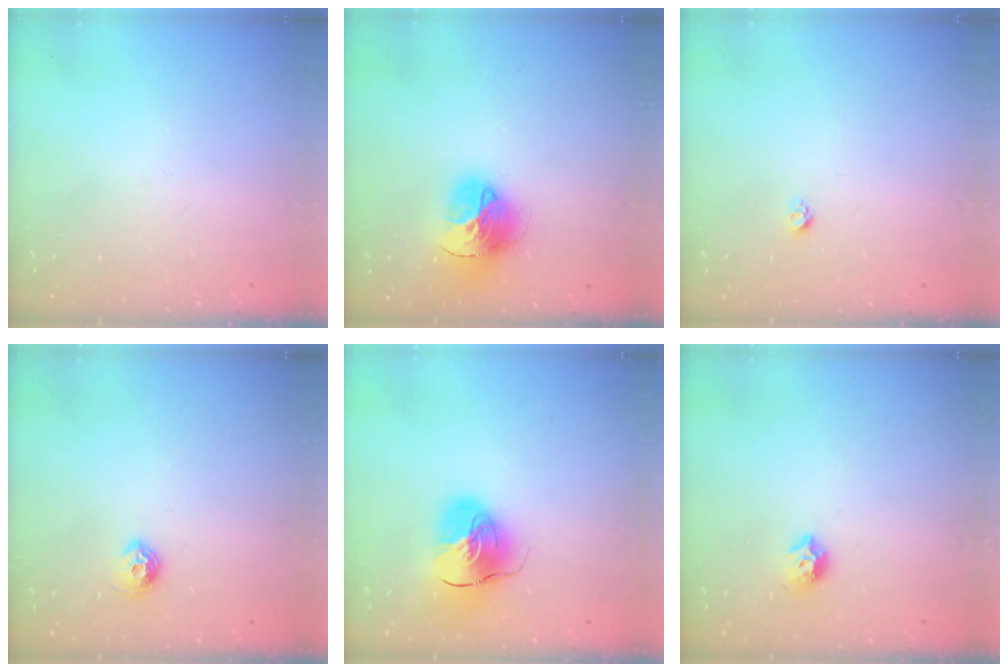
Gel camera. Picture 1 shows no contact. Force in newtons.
{"total": 16.0, "press": 15.9, "slide": 1.7}
{"total": 3.6, "press": 3.6, "slide": 0.3}
{"total": 6.9, "press": 6.8, "slide": 1.0}
{"total": 13.3, "press": 13.2, "slide": 2.2}
{"total": 7.9, "press": 7.9, "slide": 0.7}